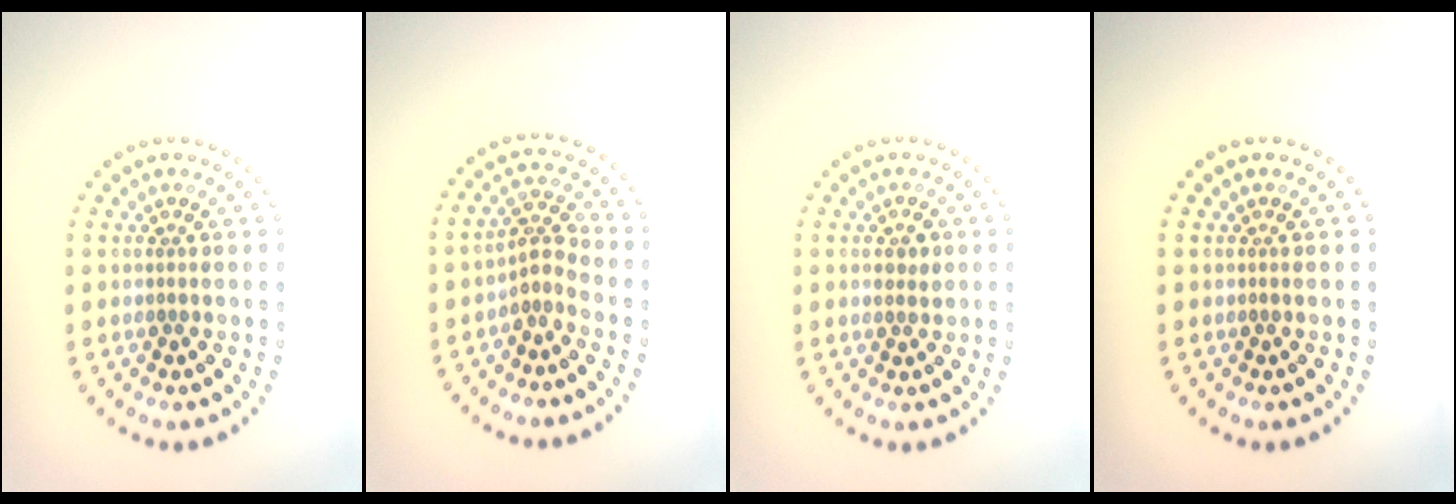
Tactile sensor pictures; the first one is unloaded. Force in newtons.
{"total": 2.2, "press": 1.6, "slide": 1.5}
{"total": 1.5, "press": 1.5, "slide": 0.3}
{"total": 0.0}